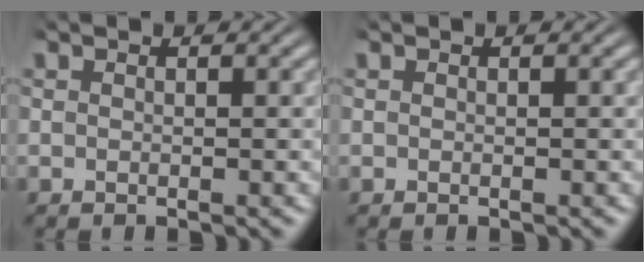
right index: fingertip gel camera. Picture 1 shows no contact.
{"total": 0.0}